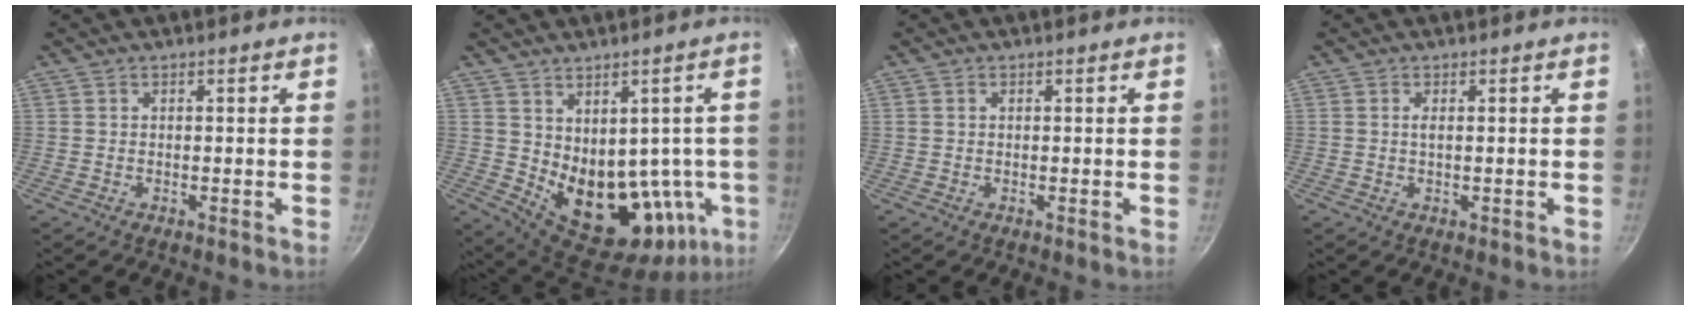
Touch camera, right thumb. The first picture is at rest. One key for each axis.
{"total": 17.6, "fx": 0.4, "fy": 11.6, "fz": 13.2, "tx": -0.136, "ty": -0.024, "tz": 0.040}
{"total": 0.5, "fx": 0.2, "fy": 0.4, "fz": 0.3, "tx": -0.003, "ty": 0.003, "tz": 0.003}
{"total": 1.0, "fx": 0.2, "fy": 0.2, "fz": 1.0, "tx": -0.017, "ty": -0.001, "tz": 0.002}